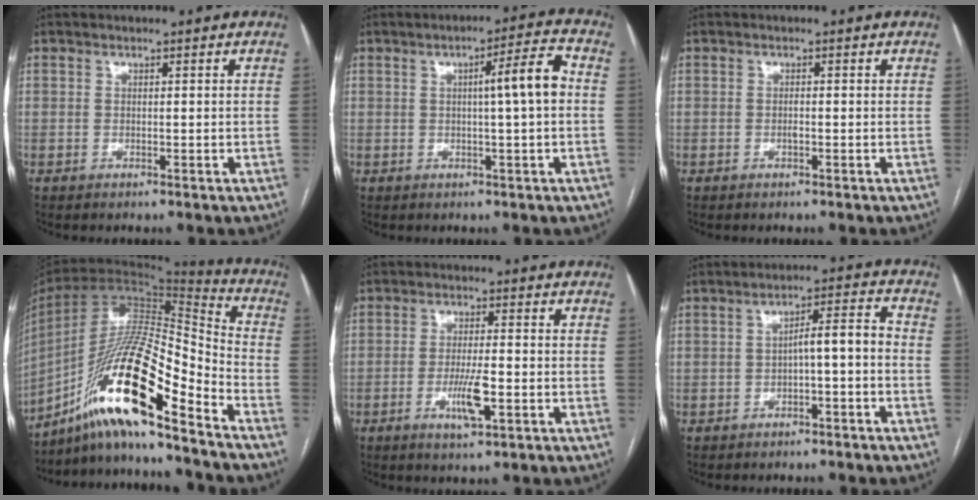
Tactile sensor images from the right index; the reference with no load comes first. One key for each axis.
{"total": 6.7, "fx": 0.4, "fy": -0.1, "fz": 6.6, "tx": -0.097, "ty": 0.014, "tz": 0.004}
{"total": 0.7, "fx": -0.2, "fy": 0.2, "fz": 0.7, "tx": -0.015, "ty": 0.000, "tz": -0.003}
{"total": 19.8, "fx": -12.3, "fy": 2.4, "fz": 15.4, "tx": -0.302, "ty": -0.001, "tz": -0.222}
{"total": 5.7, "fx": -2.0, "fy": 0.8, "fz": 5.3, "tx": -0.101, "ty": -0.007, "tz": -0.033}
{"total": 5.1, "fx": -1.5, "fy": 0.9, "fz": 4.8, "tx": -0.071, "ty": 0.027, "tz": -0.019}